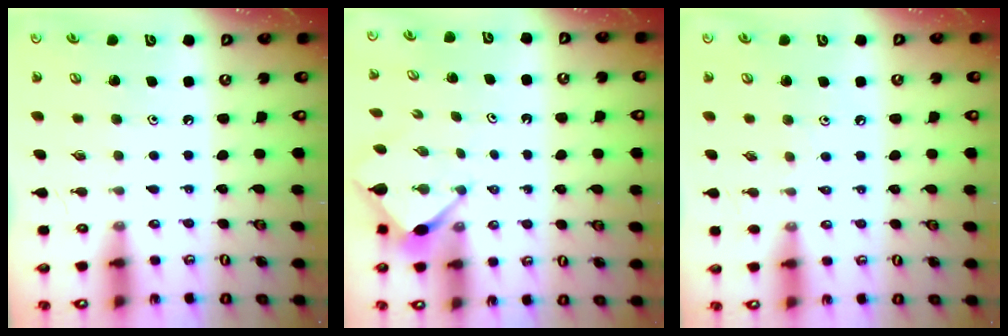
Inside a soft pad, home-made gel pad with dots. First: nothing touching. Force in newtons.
{"total": 3.6, "press": 3.6, "slide": 0.7}
{"total": 2.4, "press": 2.3, "slide": 0.5}